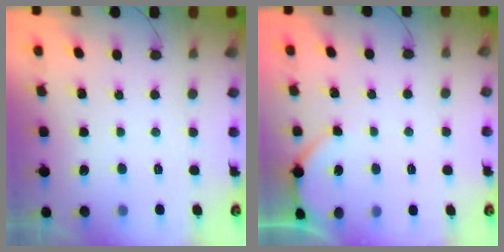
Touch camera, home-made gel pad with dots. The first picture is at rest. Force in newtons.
{"total": 2.7, "press": 2.6, "slide": 0.4}